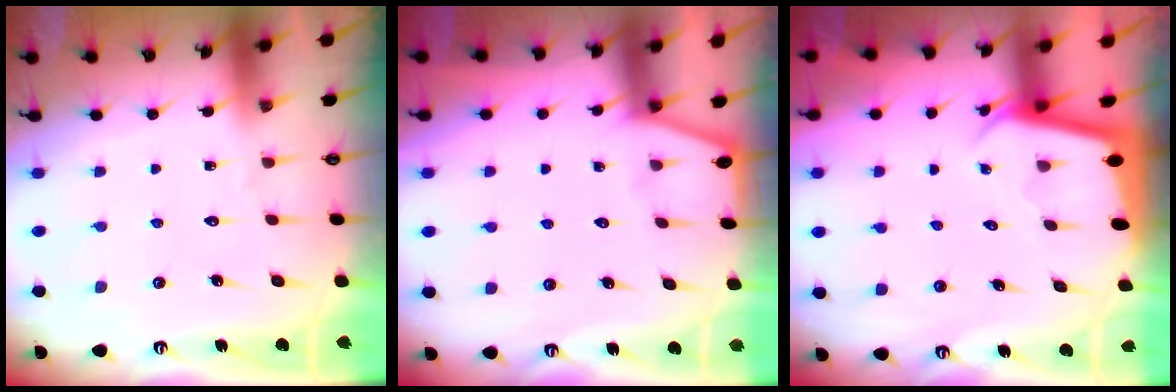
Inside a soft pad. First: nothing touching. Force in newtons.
{"total": 1.3, "press": 1.3, "slide": 0.1}
{"total": 2.0, "press": 2.0, "slide": 0.1}